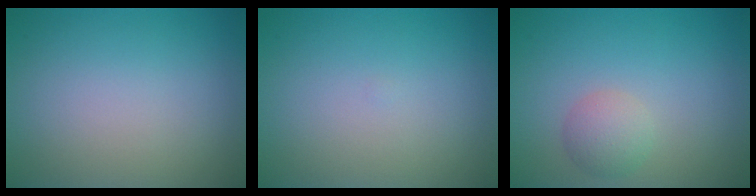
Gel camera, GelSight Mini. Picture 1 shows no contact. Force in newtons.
{"total": 0.0}
{"total": 2.2, "press": 2.2, "slide": 0.1}